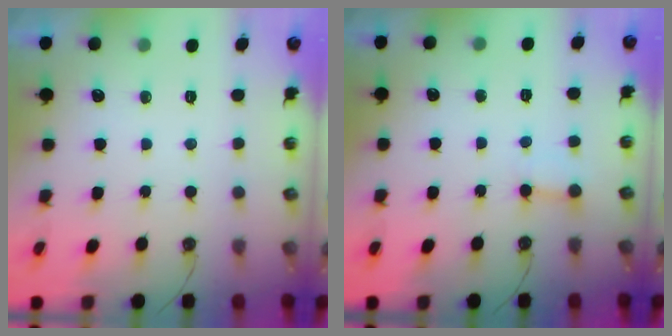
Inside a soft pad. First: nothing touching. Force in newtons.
{"total": 2.5, "press": 2.5, "slide": 0.4}